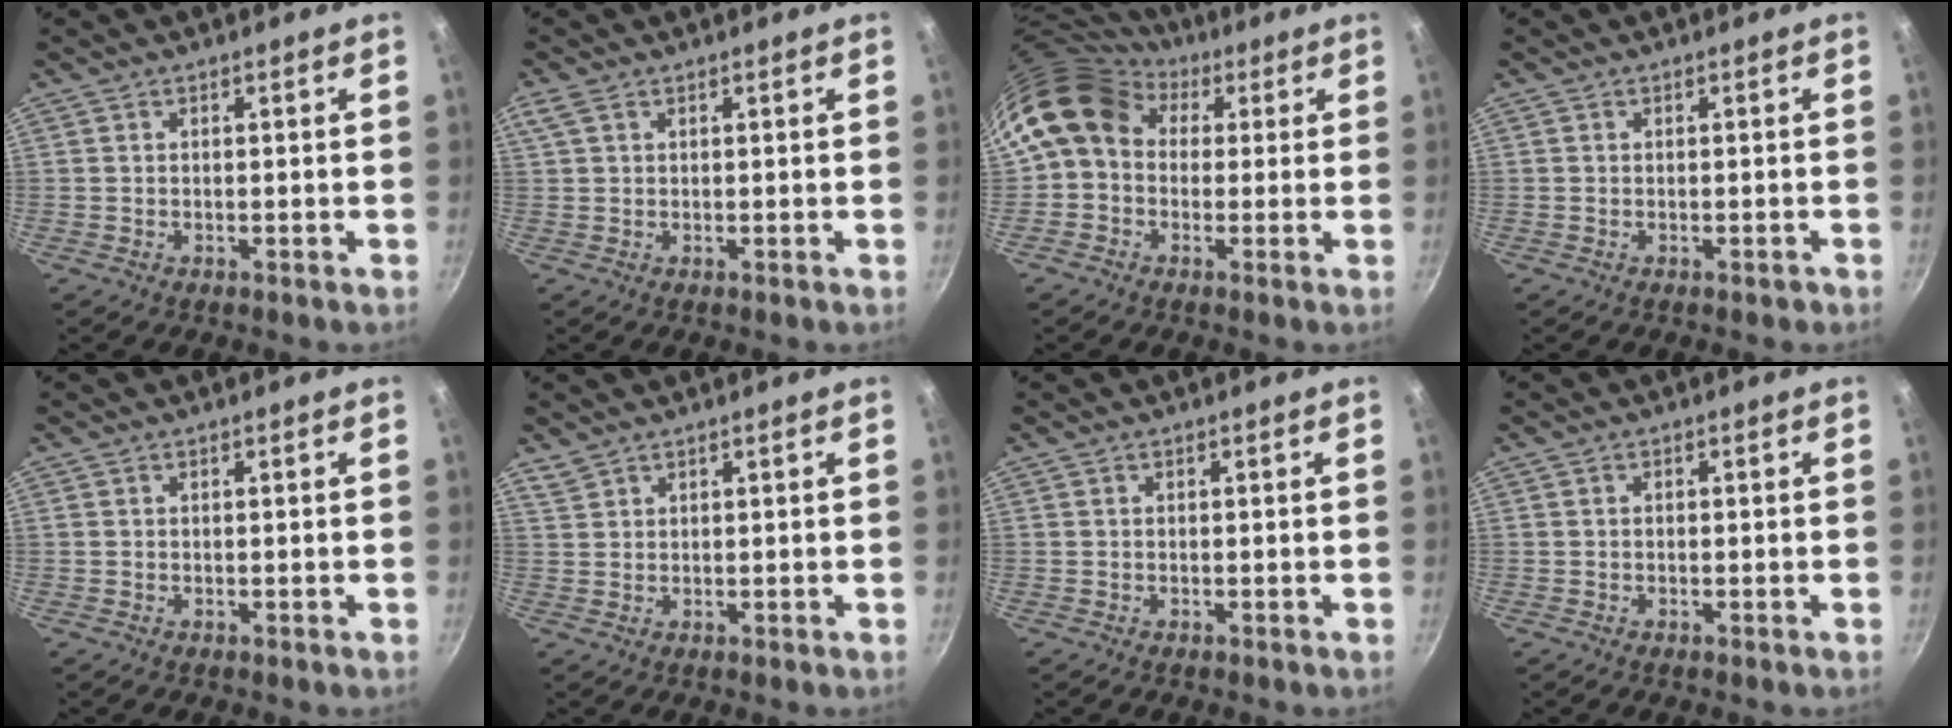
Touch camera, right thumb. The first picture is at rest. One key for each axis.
{"total": 2.2, "fx": 1.2, "fy": 1.2, "fz": 1.5, "tx": -0.034, "ty": 0.007, "tz": 0.029}
{"total": 11.0, "fx": 3.1, "fy": 8.9, "fz": 5.7, "tx": -0.083, "ty": 0.014, "tz": 0.032}
{"total": 0.7, "fx": -0.3, "fy": 0.5, "fz": 0.3, "tx": 0.002, "ty": 0.006, "tz": -0.003}
{"total": 0.0}
{"total": 2.0, "fx": 1.7, "fy": 0.9, "fz": 0.4, "tx": -0.006, "ty": 0.003, "tz": 0.039}
{"total": 0.0}
{"total": 0.5, "fx": -0.1, "fy": 0.4, "fz": 0.3, "tx": -0.005, "ty": 0.005, "tz": -0.001}